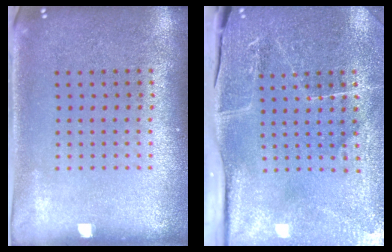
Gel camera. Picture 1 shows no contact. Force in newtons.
{"total": 4.1, "press": 3.8, "slide": 1.4}